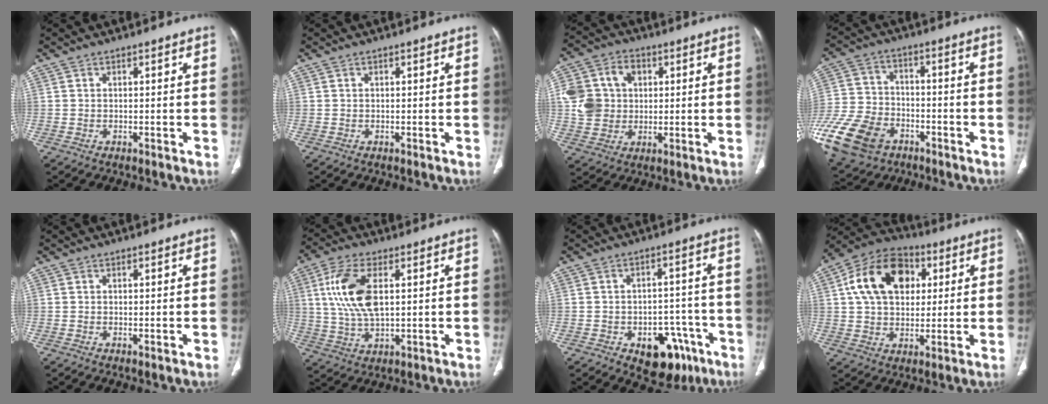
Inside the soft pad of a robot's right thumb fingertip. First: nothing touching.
{"total": 0.0}
{"total": 12.3, "force": [1.6, 10.5, 6.2], "torque": [-0.102, 0.012, 0.029]}
{"total": 20.8, "force": [-9.9, 14.5, 11.2], "torque": [-0.268, 0.023, -0.174]}
{"total": 0.0}
{"total": 12.1, "force": [2.7, 5.9, 10.2], "torque": [-0.216, -0.003, 0.056]}
{"total": 11.9, "force": [-6.2, 7.3, 7.0], "torque": [-0.053, 0.045, -0.076]}
{"total": 16.7, "force": [4.4, 11.9, 10.9], "torque": [-0.167, 0.010, 0.069]}